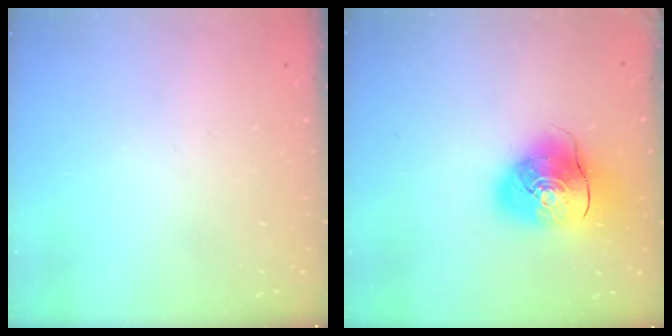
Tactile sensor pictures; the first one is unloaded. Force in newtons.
{"total": 12.5, "press": 12.3, "slide": 2.1}